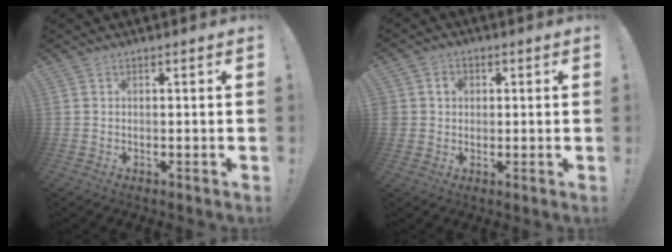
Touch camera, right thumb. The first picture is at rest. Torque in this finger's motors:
{"motor_torque": [0.75, 0.74, 0.71, -0.12, 0.07]}